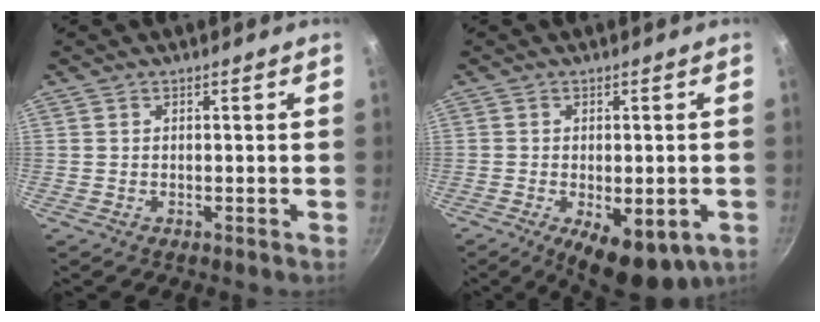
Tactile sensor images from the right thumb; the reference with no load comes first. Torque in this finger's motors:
{"motor_torque": [0.28, 0.31, 0.02, -0.04, 0.21]}